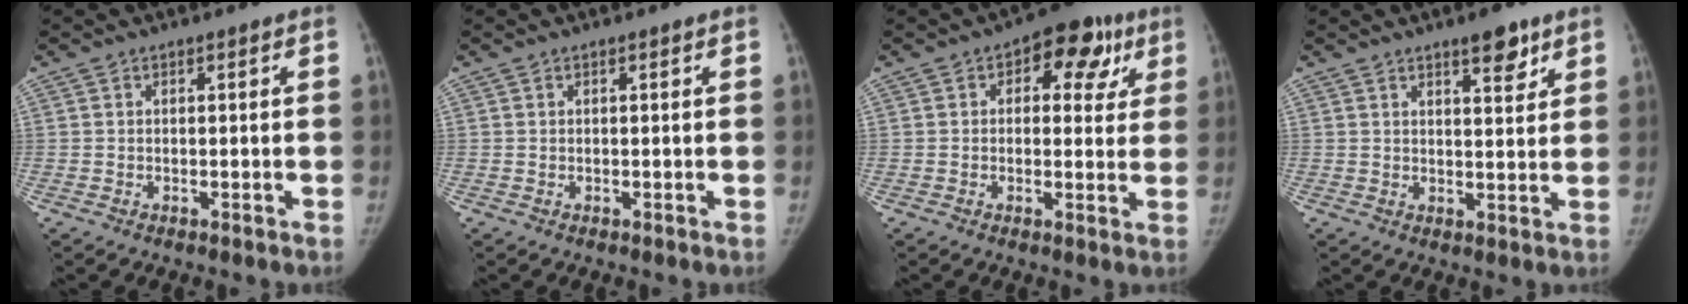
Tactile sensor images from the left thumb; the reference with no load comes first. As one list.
[{"total": 0.0}, {"total": 10.7, "force": [4.2, 6.5, 7.4], "torque": [-0.041, 0.009, 0.045]}, {"total": 5.7, "force": [3.8, 1.9, 3.9], "torque": [-0.039, -0.023, 0.053]}]